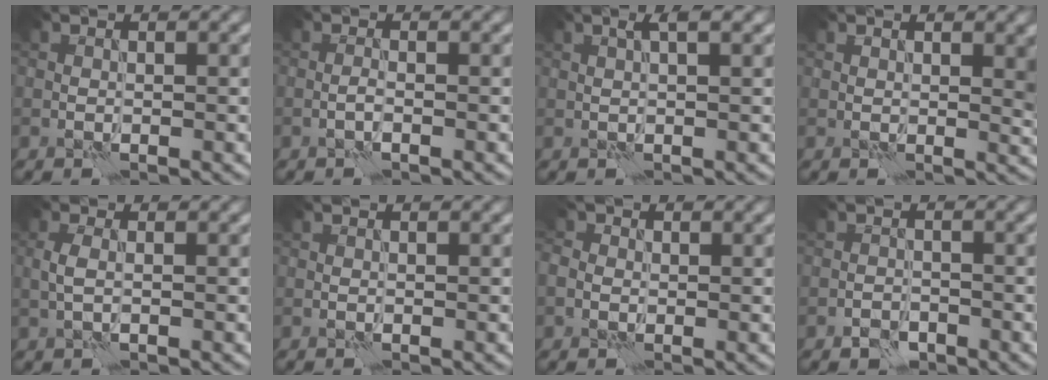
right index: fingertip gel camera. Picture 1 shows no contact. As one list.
[{"total": 0.8, "force": [-0.4, 0.0, 0.6], "torque": [-0.013, 0.003, -0.011]}, {"total": 2.0, "force": [1.0, 0.1, 1.7], "torque": [-0.026, -0.003, 0.015]}, {"total": 2.6, "force": [0.9, 1.1, 2.2], "torque": [-0.033, 0.000, 0.017]}, {"total": 1.4, "force": [0.0, 0.6, 1.3], "torque": [-0.032, 0.004, -0.002]}, {"total": 0.0}, {"total": 2.2, "force": [-0.2, 2.0, 0.9], "torque": [-0.008, 0.007, -0.011]}, {"total": 1.5, "force": [-1.1, 0.9, 0.5], "torque": [-0.003, 0.004, -0.023]}]